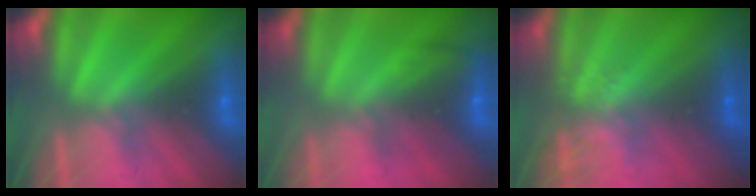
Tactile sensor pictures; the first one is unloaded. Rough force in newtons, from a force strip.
{"total": 2.2}
{"total": 3.8}